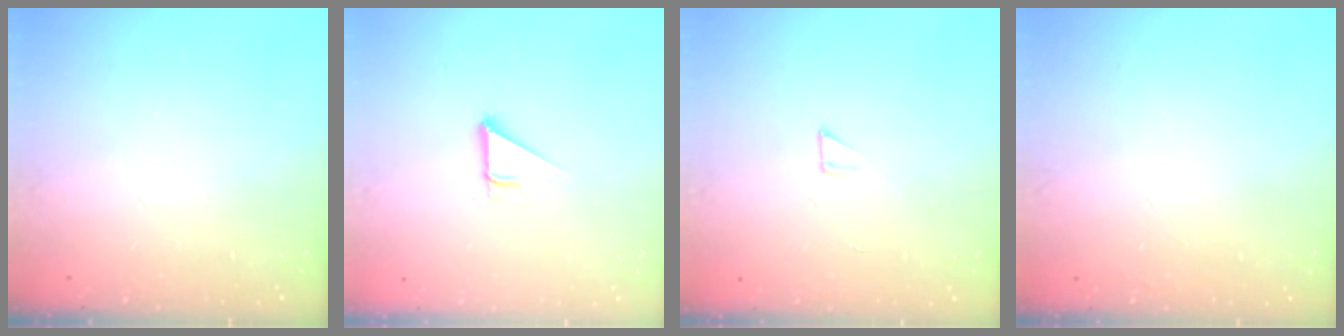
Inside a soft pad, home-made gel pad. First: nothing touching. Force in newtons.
{"total": 2.7, "press": 2.7, "slide": 0.3}
{"total": 2.1, "press": 2.1, "slide": 0.1}
{"total": 1.5, "press": 1.5, "slide": 0.1}